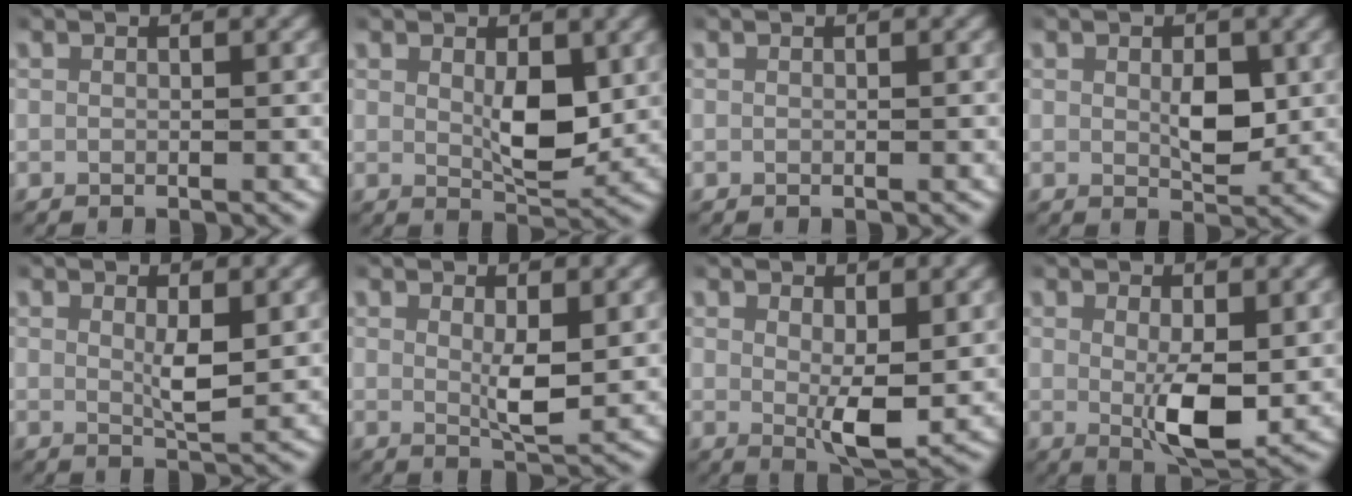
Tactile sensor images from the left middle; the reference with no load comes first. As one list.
[{"total": 4.0, "force": [1.1, 2.0, 3.3], "torque": [-0.055, -0.022, 0.026]}, {"total": 0.0}, {"total": 3.2, "force": [0.4, 1.9, 2.6], "torque": [-0.045, -0.019, 0.012]}, {"total": 2.4, "force": [1.1, 0.4, 2.0], "torque": [-0.036, -0.016, 0.024]}, {"total": 2.8, "force": [1.2, 0.6, 2.4], "torque": [-0.043, -0.018, 0.025]}, {"total": 3.9, "force": [1.2, 1.3, 3.5], "torque": [-0.058, -0.021, 0.026]}, {"total": 4.8, "force": [0.4, 1.8, 4.5], "torque": [-0.075, -0.023, 0.014]}]